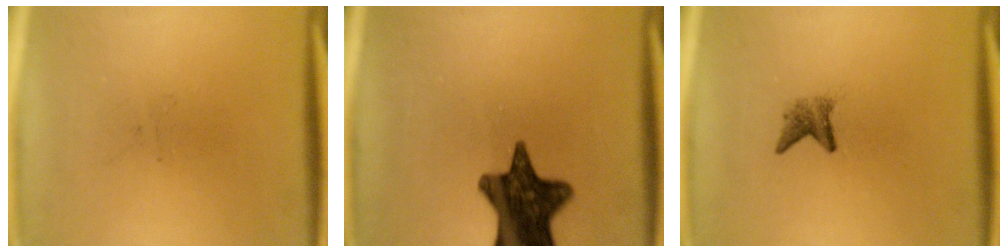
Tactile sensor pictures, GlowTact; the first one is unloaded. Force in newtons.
{"total": 13.7}
{"total": 2.0}